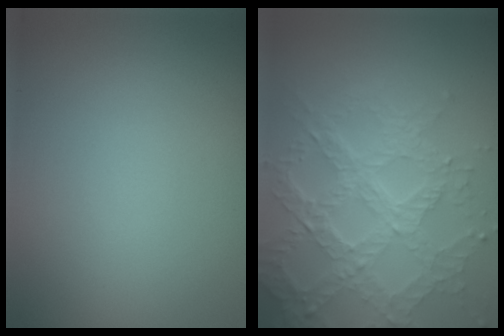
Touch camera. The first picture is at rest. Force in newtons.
{"total": 7.1, "press": 5.3, "slide": 4.7}